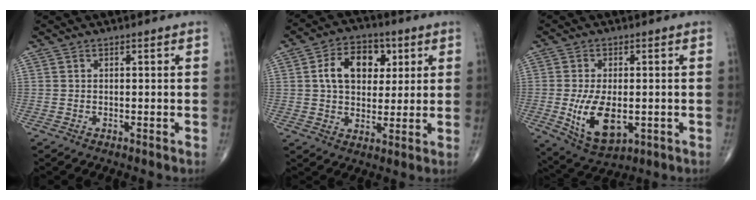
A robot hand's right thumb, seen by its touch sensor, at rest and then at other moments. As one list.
[{"total": 11.6, "force": [3.1, 7.9, 7.9], "torque": [-0.096, 0.002, 0.047]}, {"total": 10.9, "force": [-1.9, 5.7, 9.1], "torque": [-0.159, -0.014, -0.018]}]